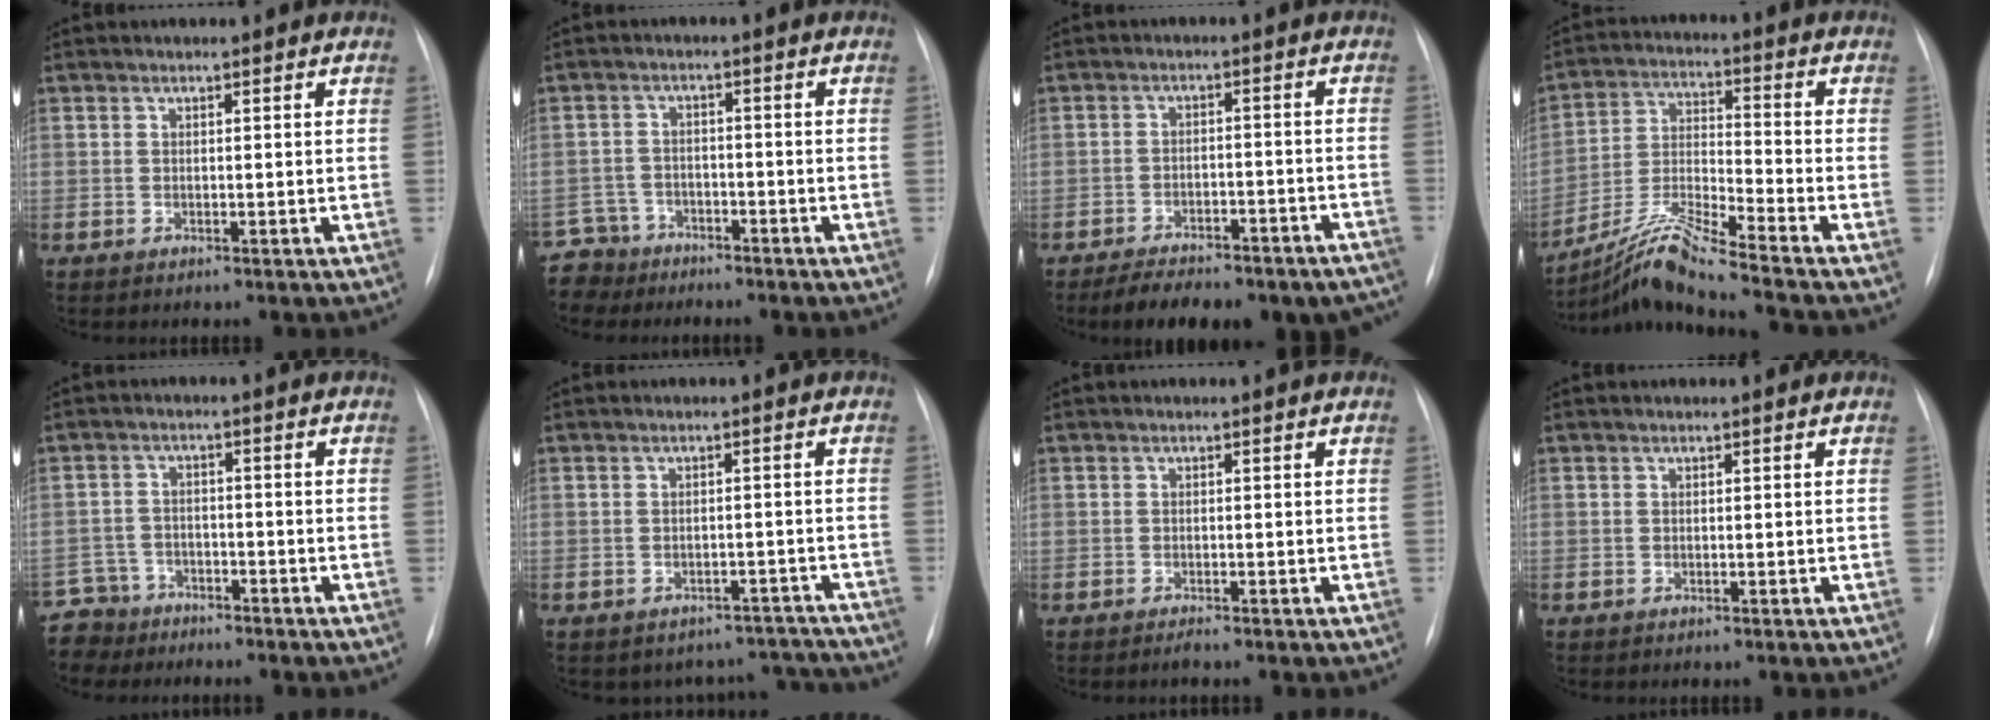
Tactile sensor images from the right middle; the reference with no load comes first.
{"total": 5.8, "force": [-4.9, 3.0, -1.0], "torque": [0.022, 0.000, -0.092]}
{"total": 17.2, "force": [-14.3, 6.1, 7.3], "torque": [-0.088, 0.016, -0.181]}
{"total": 11.3, "force": [-9.9, -2.3, 4.9], "torque": [-0.097, -0.013, -0.187]}
{"total": 6.2, "force": [-5.3, 3.1, -0.9], "torque": [0.019, 0.002, -0.098]}
{"total": 8.2, "force": [-7.6, 3.2, -0.7], "torque": [0.027, 0.042, -0.076]}
{"total": 0.8, "force": [-0.7, -0.1, 0.4], "torque": [-0.011, -0.003, -0.009]}
{"total": 0.0}